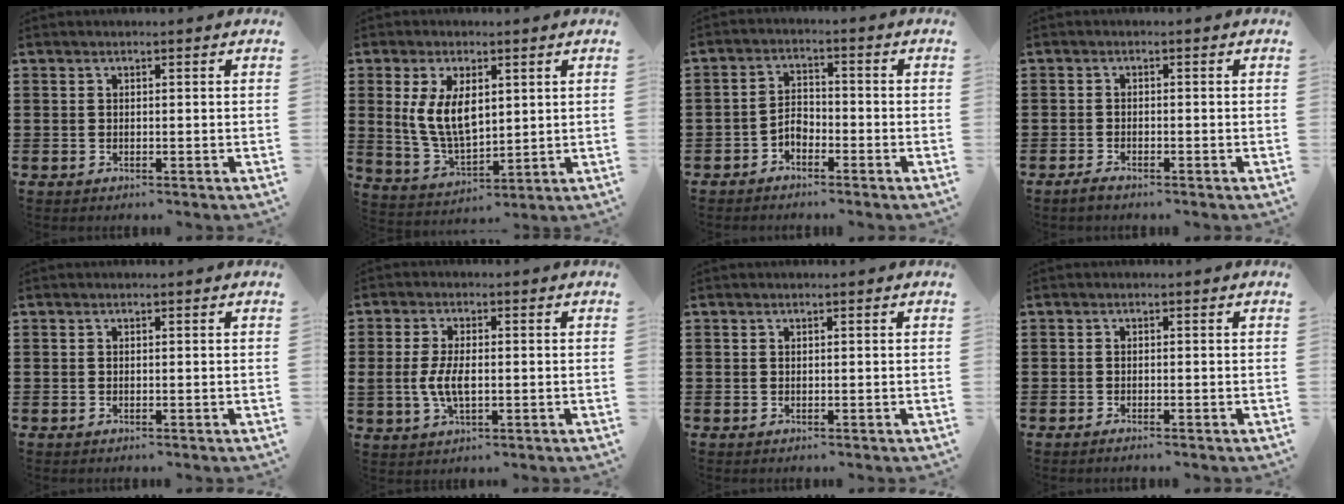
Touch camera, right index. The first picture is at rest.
{"total": 8.0, "force": [1.8, 4.4, 6.5], "torque": [-0.146, 0.007, 0.029]}
{"total": 2.6, "force": [-1.9, 1.4, 1.2], "torque": [-0.036, 0.002, -0.041]}
{"total": 1.0, "force": [-0.9, 0.1, 0.5], "torque": [-0.013, -0.006, -0.015]}
{"total": 0.0}
{"total": 5.1, "force": [-0.5, 2.4, 4.5], "torque": [-0.104, -0.002, -0.015]}
{"total": 0.0}
{"total": 0.6, "force": [-0.6, 0.0, 0.1], "torque": [-0.003, -0.002, -0.012]}